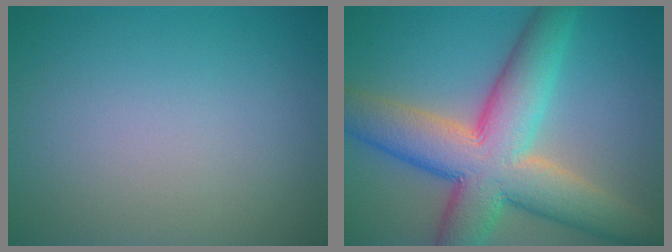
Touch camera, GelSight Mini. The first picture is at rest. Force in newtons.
{"total": 11.5, "press": 11.5, "slide": 0.5}